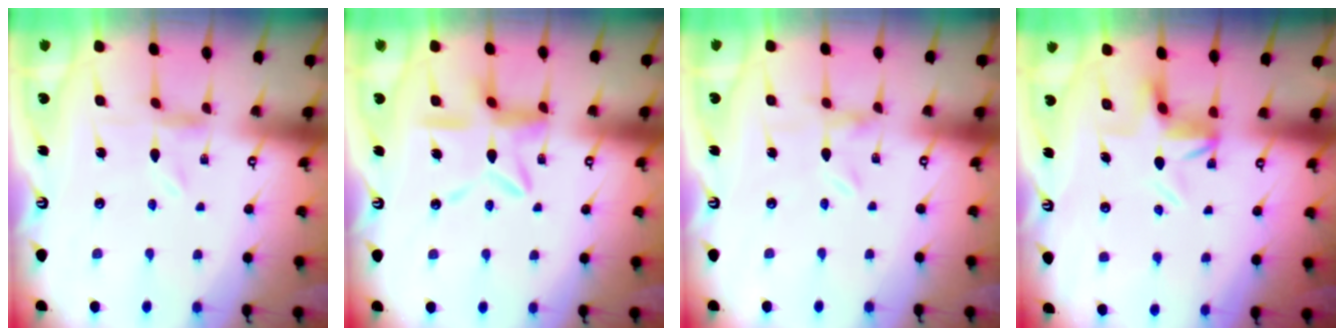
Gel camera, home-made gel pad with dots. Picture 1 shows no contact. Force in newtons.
{"total": 11.9, "press": 11.8, "slide": 1.2}
{"total": 0.0}
{"total": 5.1, "press": 5.1, "slide": 0.6}